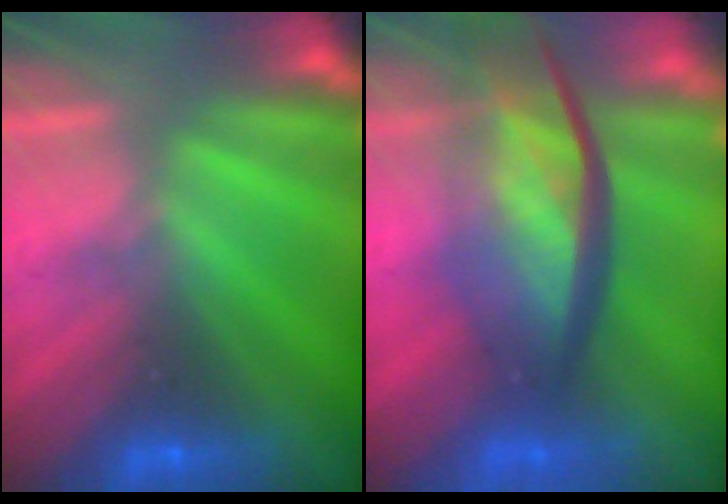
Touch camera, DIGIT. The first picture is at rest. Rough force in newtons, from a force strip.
{"total": 7.6}